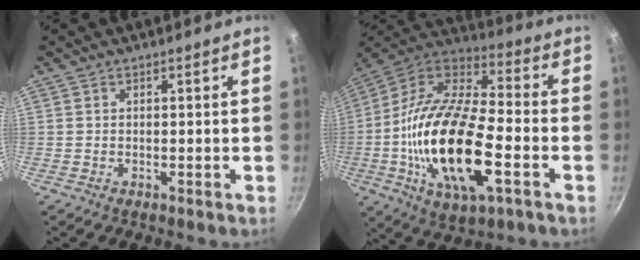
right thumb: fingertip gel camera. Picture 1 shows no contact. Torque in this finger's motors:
{"motor_torque": [-0.08, 2.15, 2.21, -0.56, 0.37]}